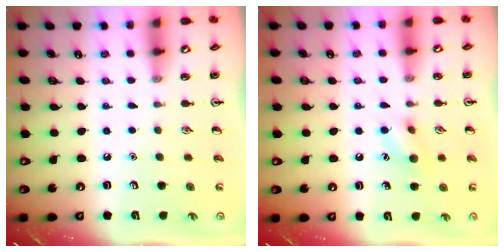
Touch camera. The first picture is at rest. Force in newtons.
{"total": 7.8, "press": 7.6, "slide": 1.5}